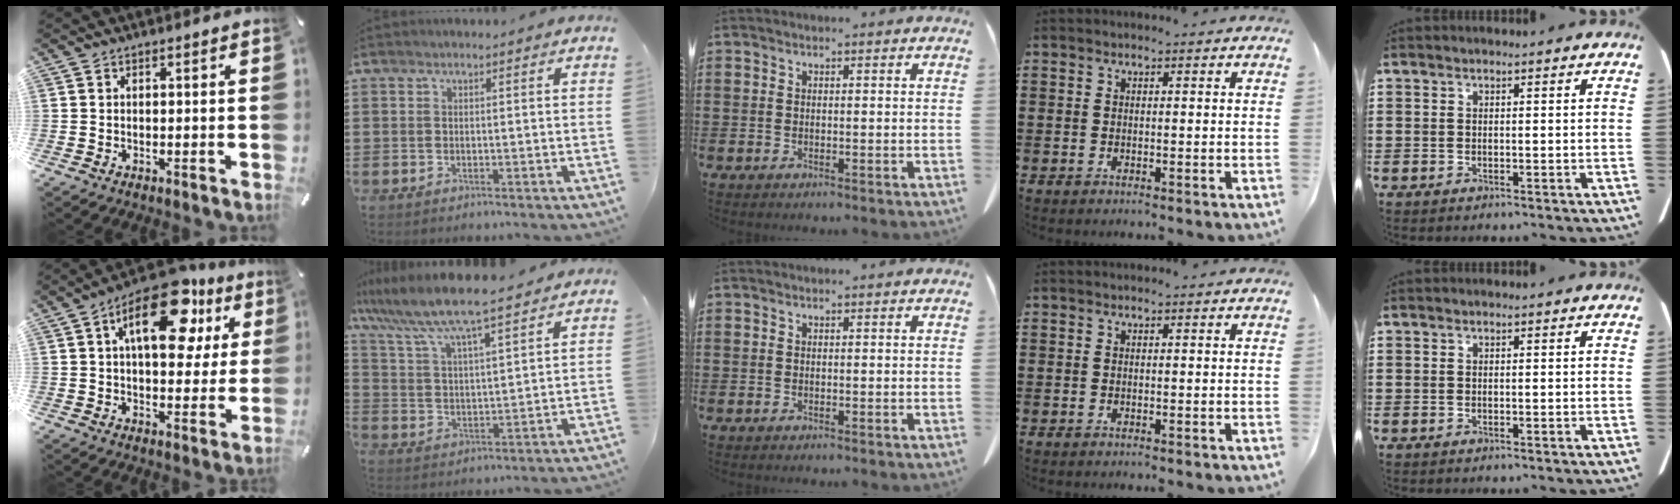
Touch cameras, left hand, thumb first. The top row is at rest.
{"thumb": {"total": 18.9, "force": [8.2, 9.7, 14.0], "torque": [-0.199, -0.029, 0.134]}, "index": {"total": 7.3, "force": [6.6, -0.1, 3.0], "torque": [-0.087, -0.038, 0.111]}}